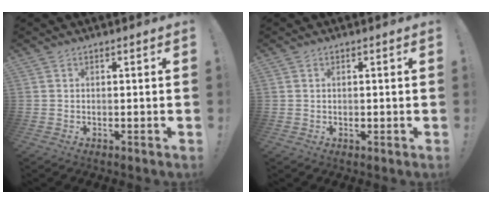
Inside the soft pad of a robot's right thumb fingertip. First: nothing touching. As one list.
[{"total": 1.0, "force": [0.0, 1.0, -0.2], "torque": [0.007, 0.002, 0.000]}]